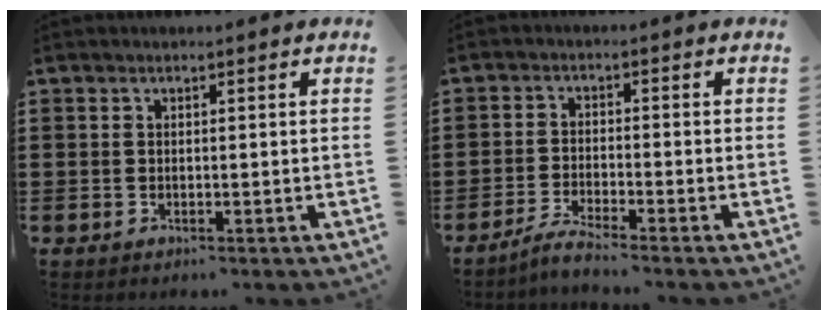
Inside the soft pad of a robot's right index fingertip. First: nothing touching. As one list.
[{"total": 2.7, "force": [-2.6, -0.4, 0.9], "torque": [-0.024, 0.001, -0.052]}]